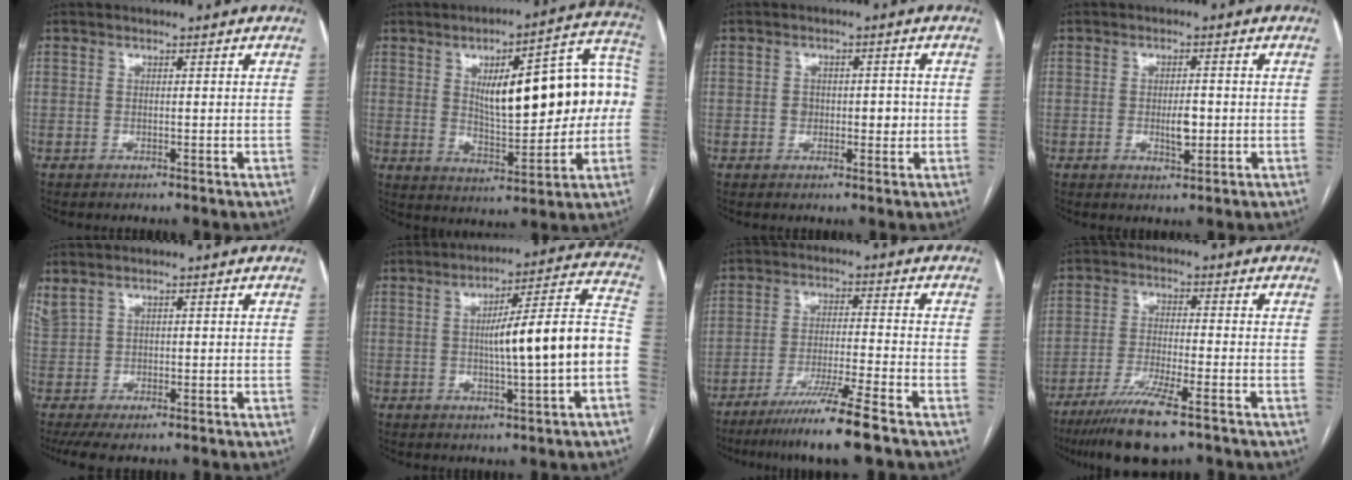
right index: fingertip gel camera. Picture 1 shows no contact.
{"total": 20.0, "force": [2.1, 5.9, 19.0], "torque": [-0.267, 0.038, 0.039]}
{"total": 3.6, "force": [-0.2, 2.4, 2.6], "torque": [-0.034, 0.011, 0.001]}
{"total": 3.5, "force": [-0.5, 1.2, 3.2], "torque": [-0.055, -0.001, -0.004]}
{"total": 3.3, "force": [0.8, 1.6, 2.9], "torque": [-0.083, 0.013, 0.028]}
{"total": 14.9, "force": [-2.0, 0.3, 14.8], "torque": [-0.207, 0.026, -0.031]}
{"total": 10.0, "force": [-7.2, -1.4, 6.7], "torque": [-0.112, -0.033, -0.127]}
{"total": 10.3, "force": [-7.1, 0.8, 7.4], "torque": [-0.133, -0.028, -0.120]}